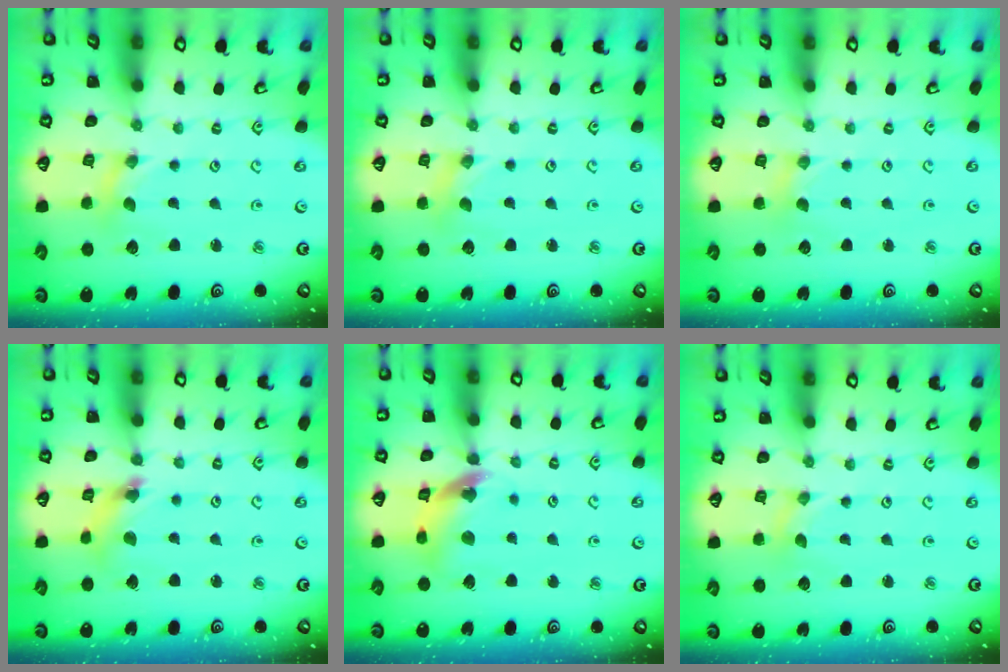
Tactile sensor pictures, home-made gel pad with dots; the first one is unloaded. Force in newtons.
{"total": 1.0, "press": 1.0, "slide": 0.2}
{"total": 1.7, "press": 1.7, "slide": 0.3}
{"total": 7.0, "press": 6.9, "slide": 0.6}
{"total": 12.8, "press": 12.7, "slide": 1.3}
{"total": 0.0}